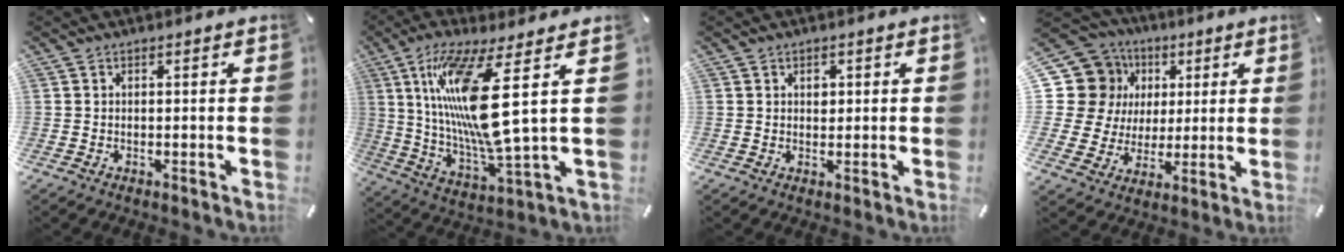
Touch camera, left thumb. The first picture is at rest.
{"total": 20.0, "force": [6.0, 4.0, 18.6], "torque": [-0.398, -0.039, 0.078]}
{"total": 1.6, "force": [0.5, 1.4, 0.7], "torque": [0.001, -0.002, 0.004]}
{"total": 16.8, "force": [5.0, 15.0, 5.7], "torque": [-0.120, -0.029, 0.107]}